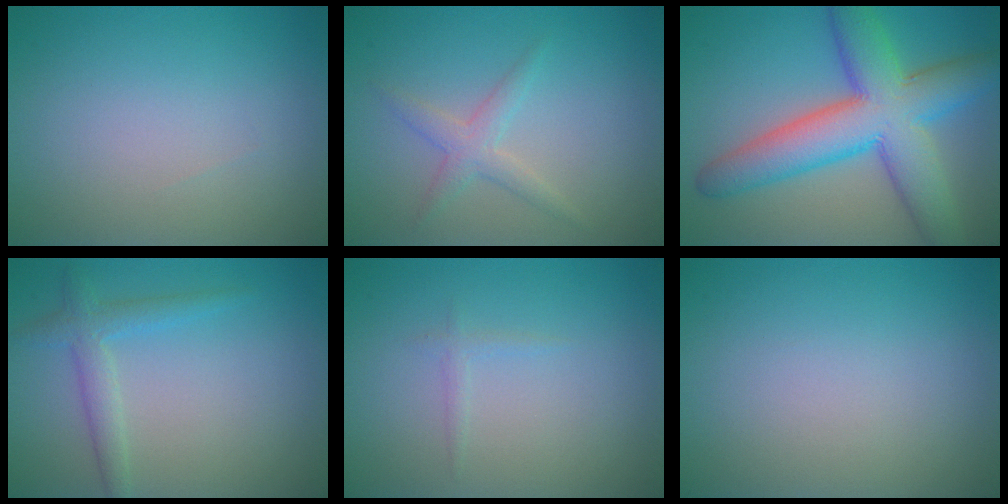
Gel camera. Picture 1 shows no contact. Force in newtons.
{"total": 2.1, "press": 2.1, "slide": 0.0}
{"total": 10.1, "press": 10.1, "slide": 0.2}
{"total": 2.3, "press": 2.3, "slide": 0.0}
{"total": 0.7, "press": 0.7, "slide": 0.1}
{"total": 0.0}